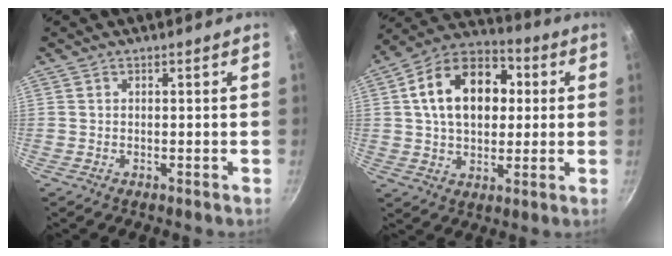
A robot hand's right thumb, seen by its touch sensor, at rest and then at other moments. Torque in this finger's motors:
{"motor_torque": [0.28, 3.43, 1.53, 0.28, 0.49]}